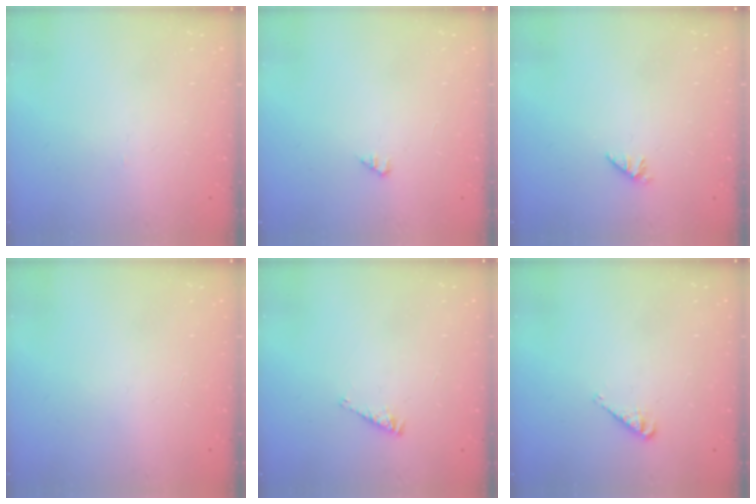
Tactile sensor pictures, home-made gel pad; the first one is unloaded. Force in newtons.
{"total": 1.4, "press": 1.3, "slide": 0.1}
{"total": 0.0}
{"total": 0.0}
{"total": 2.5, "press": 2.4, "slide": 0.4}
{"total": 4.3, "press": 4.3, "slide": 0.2}